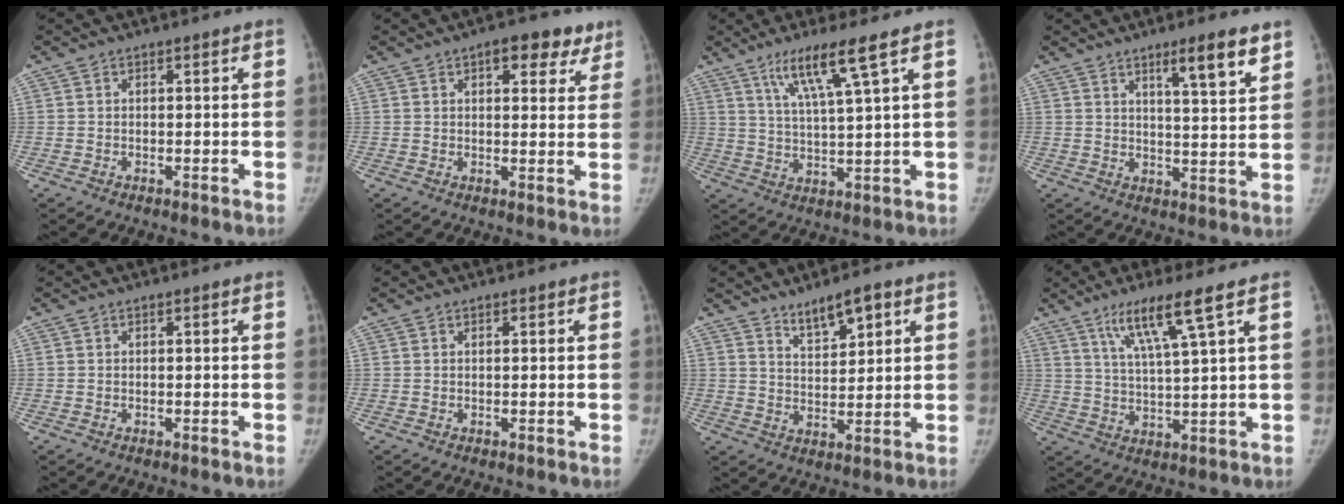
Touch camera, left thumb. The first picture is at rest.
{"total": 7.9, "force": [4.5, 4.0, 5.0], "torque": [-0.027, -0.013, 0.053]}
{"total": 9.0, "force": [5.1, -0.4, 7.4], "torque": [-0.142, -0.024, 0.104]}
{"total": 8.4, "force": [5.3, 1.0, 6.4], "torque": [-0.090, -0.034, 0.081]}
{"total": 0.0}
{"total": 0.0}
{"total": 6.3, "force": [4.2, 1.9, 4.3], "torque": [-0.061, -0.028, 0.075]}
{"total": 9.2, "force": [5.2, -0.3, 7.6], "torque": [-0.145, -0.023, 0.104]}